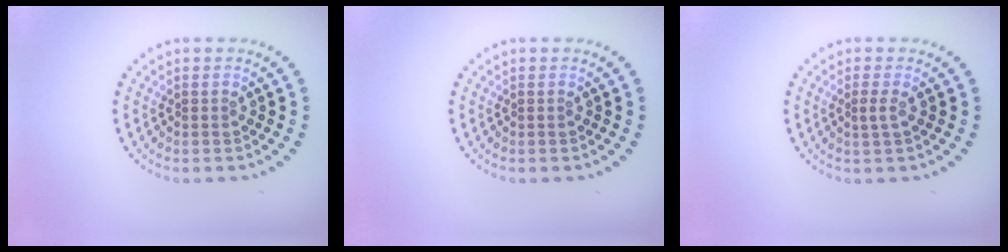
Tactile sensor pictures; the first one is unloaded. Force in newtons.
{"total": 0.0}
{"total": 1.1, "press": 0.9, "slide": 0.5}